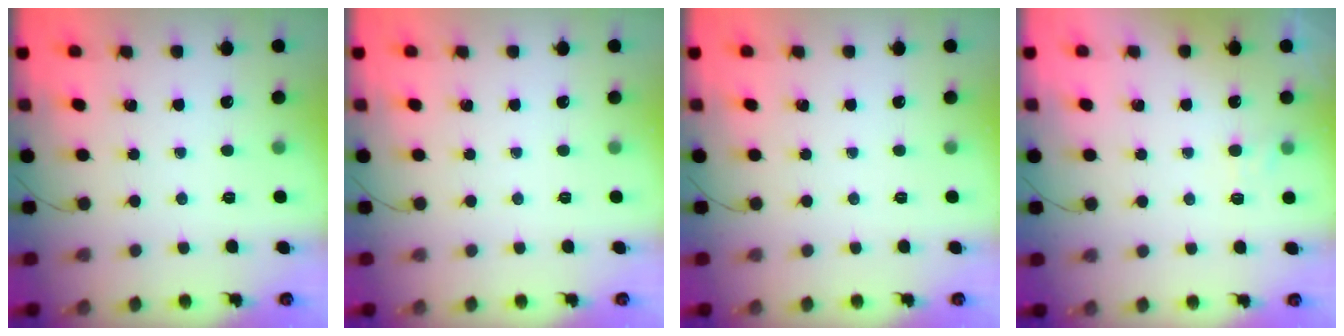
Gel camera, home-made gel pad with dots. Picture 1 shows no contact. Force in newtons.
{"total": 0.0}
{"total": 0.0}
{"total": 4.3, "press": 4.1, "slide": 1.4}